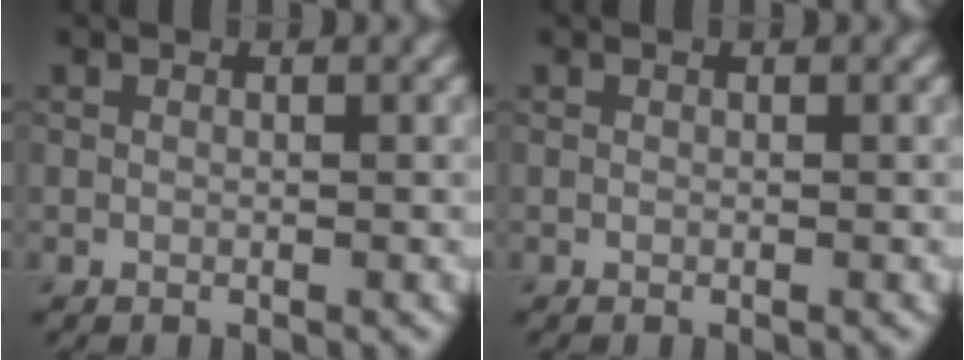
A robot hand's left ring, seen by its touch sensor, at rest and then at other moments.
{"total": 0.0}